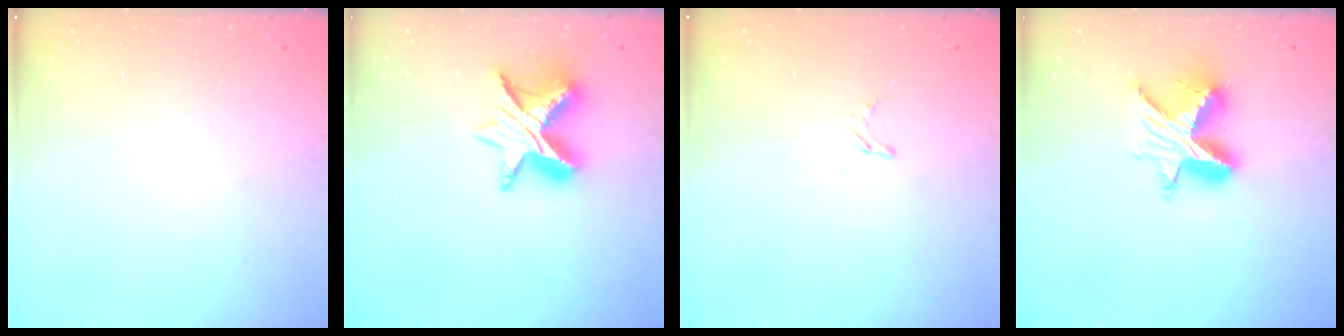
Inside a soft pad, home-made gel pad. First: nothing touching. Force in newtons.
{"total": 11.3, "press": 11.3, "slide": 0.8}
{"total": 2.4, "press": 2.4, "slide": 0.2}
{"total": 11.6, "press": 11.5, "slide": 0.7}